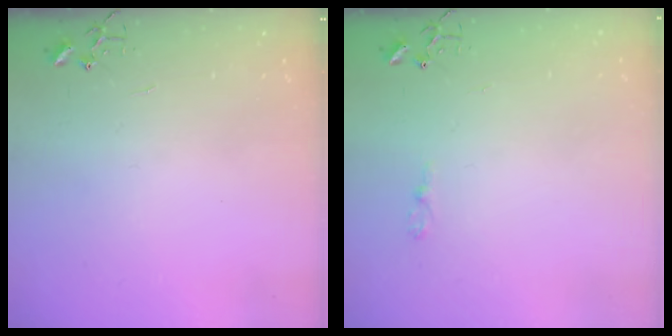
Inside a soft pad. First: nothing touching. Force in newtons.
{"total": 3.6, "press": 3.6, "slide": 0.4}